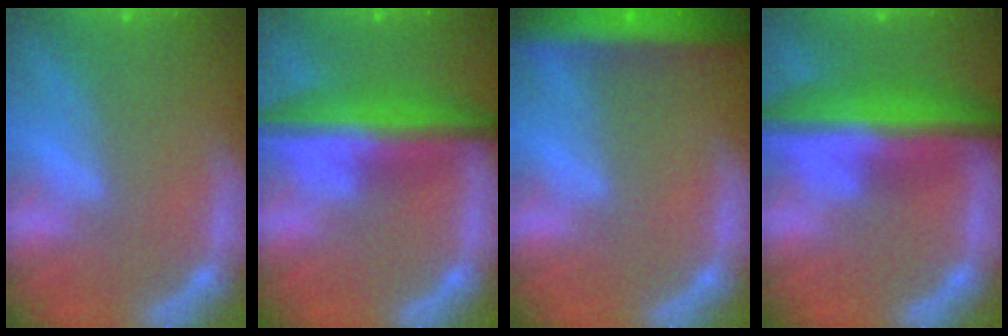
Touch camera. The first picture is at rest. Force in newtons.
{"total": 8.0}
{"total": 8.0}
{"total": 9.5}